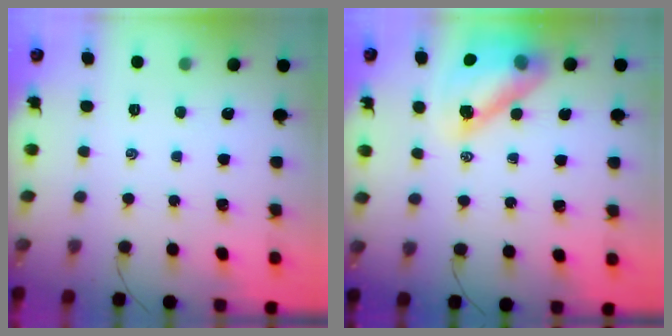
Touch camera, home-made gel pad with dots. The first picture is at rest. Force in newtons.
{"total": 14.1, "press": 13.5, "slide": 3.9}